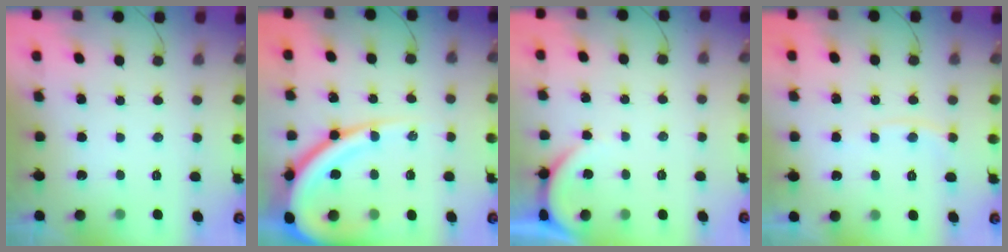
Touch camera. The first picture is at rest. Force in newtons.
{"total": 16.0, "press": 15.9, "slide": 1.6}
{"total": 2.8, "press": 2.8, "slide": 0.5}
{"total": 4.7, "press": 4.6, "slide": 0.5}